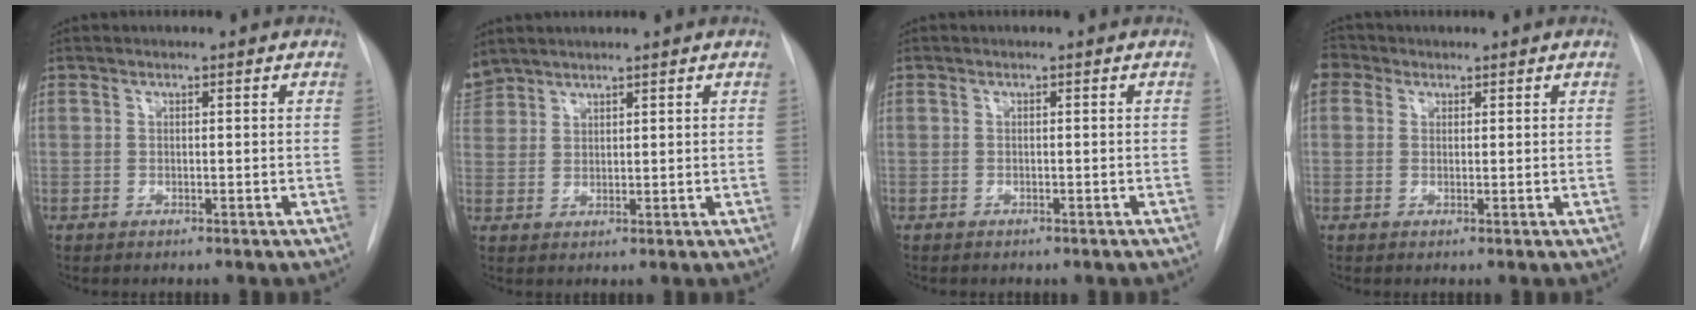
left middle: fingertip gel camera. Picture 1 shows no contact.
{"total": 4.2, "force": [4.0, 1.0, 0.3], "torque": [-0.012, 0.017, 0.084]}
{"total": 1.1, "force": [-0.9, 0.4, 0.5], "torque": [-0.012, -0.002, -0.010]}
{"total": 3.5, "force": [1.7, 2.9, 1.1], "torque": [-0.028, 0.016, 0.030]}